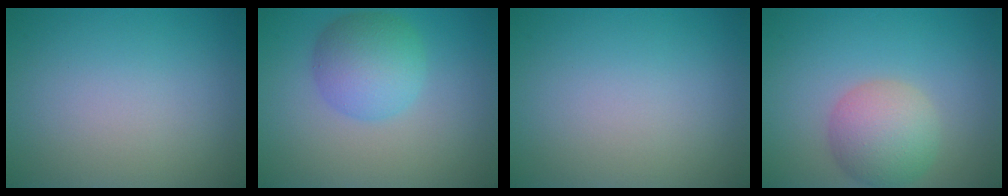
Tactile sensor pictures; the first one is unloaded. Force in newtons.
{"total": 4.8, "press": 4.8, "slide": 0.0}
{"total": 0.0}
{"total": 4.8, "press": 4.8, "slide": 0.2}